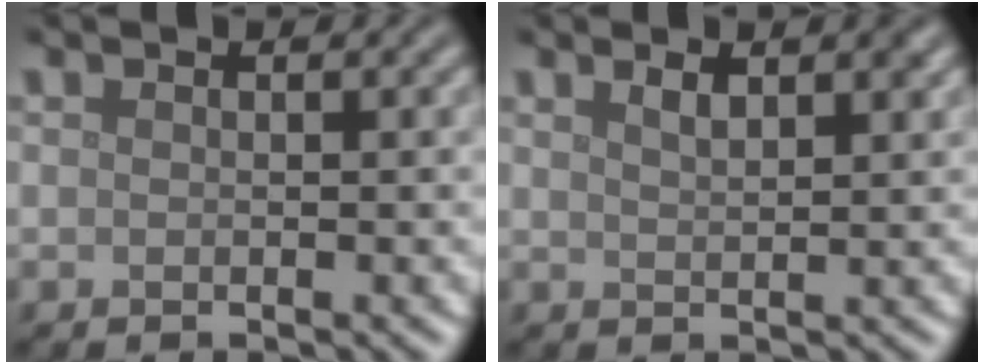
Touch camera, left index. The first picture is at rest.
{"total": 2.1, "force": [1.4, 0.6, 1.4], "torque": [-0.019, 0.002, 0.024]}